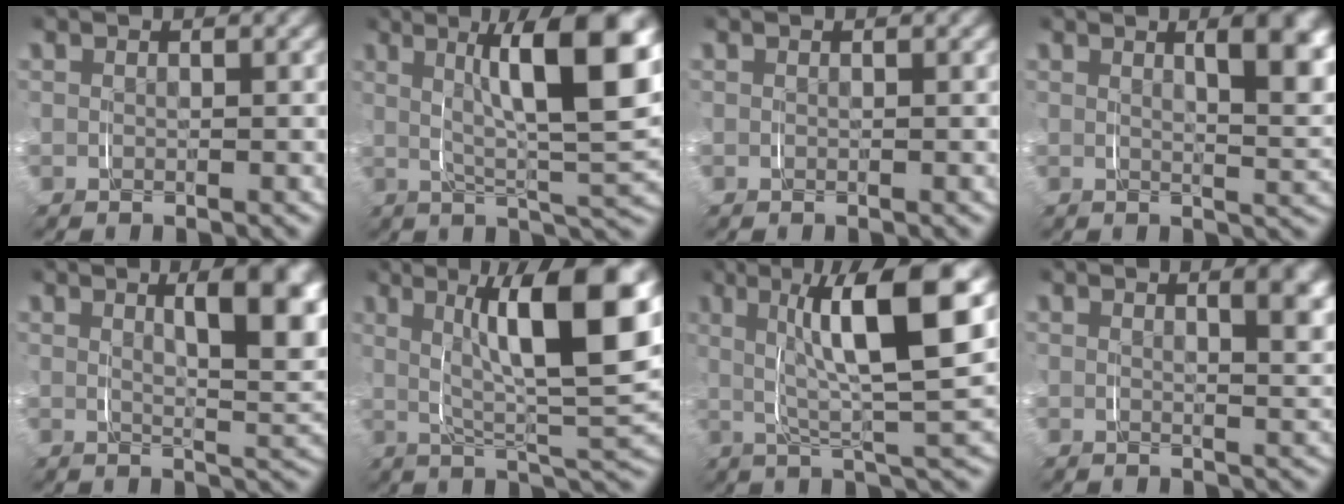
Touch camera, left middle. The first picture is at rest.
{"total": 9.0, "force": [3.4, 0.9, 8.2], "torque": [-0.095, 0.022, 0.047]}
{"total": 0.0}
{"total": 5.7, "force": [2.5, 1.1, 5.0], "torque": [-0.038, 0.009, 0.038]}
{"total": 7.0, "force": [2.9, 1.5, 6.2], "torque": [-0.051, 0.013, 0.043]}
{"total": 10.0, "force": [4.1, 1.0, 9.0], "torque": [-0.107, 0.027, 0.054]}
{"total": 8.0, "force": [3.4, -0.2, 7.2], "torque": [-0.080, 0.029, 0.040]}
{"total": 3.3, "force": [2.1, 0.2, 2.5], "torque": [-0.014, 0.006, 0.033]}